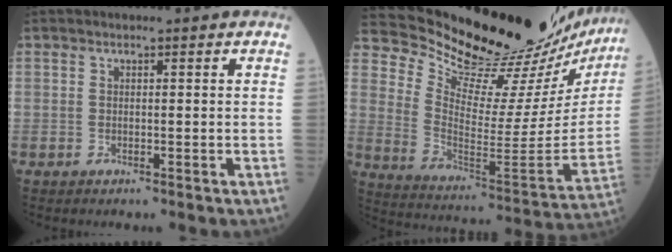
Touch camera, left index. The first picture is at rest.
{"total": 28.4, "force": [26.5, 3.9, 9.4], "torque": [-0.162, -0.129, 0.354]}